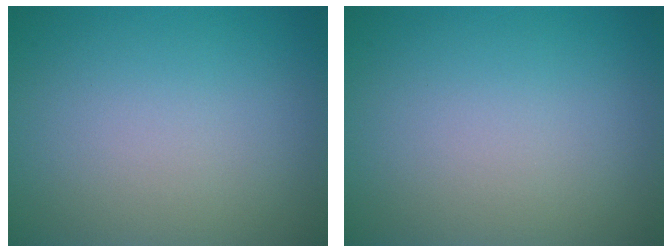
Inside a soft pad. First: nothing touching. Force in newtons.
{"total": 0.0}